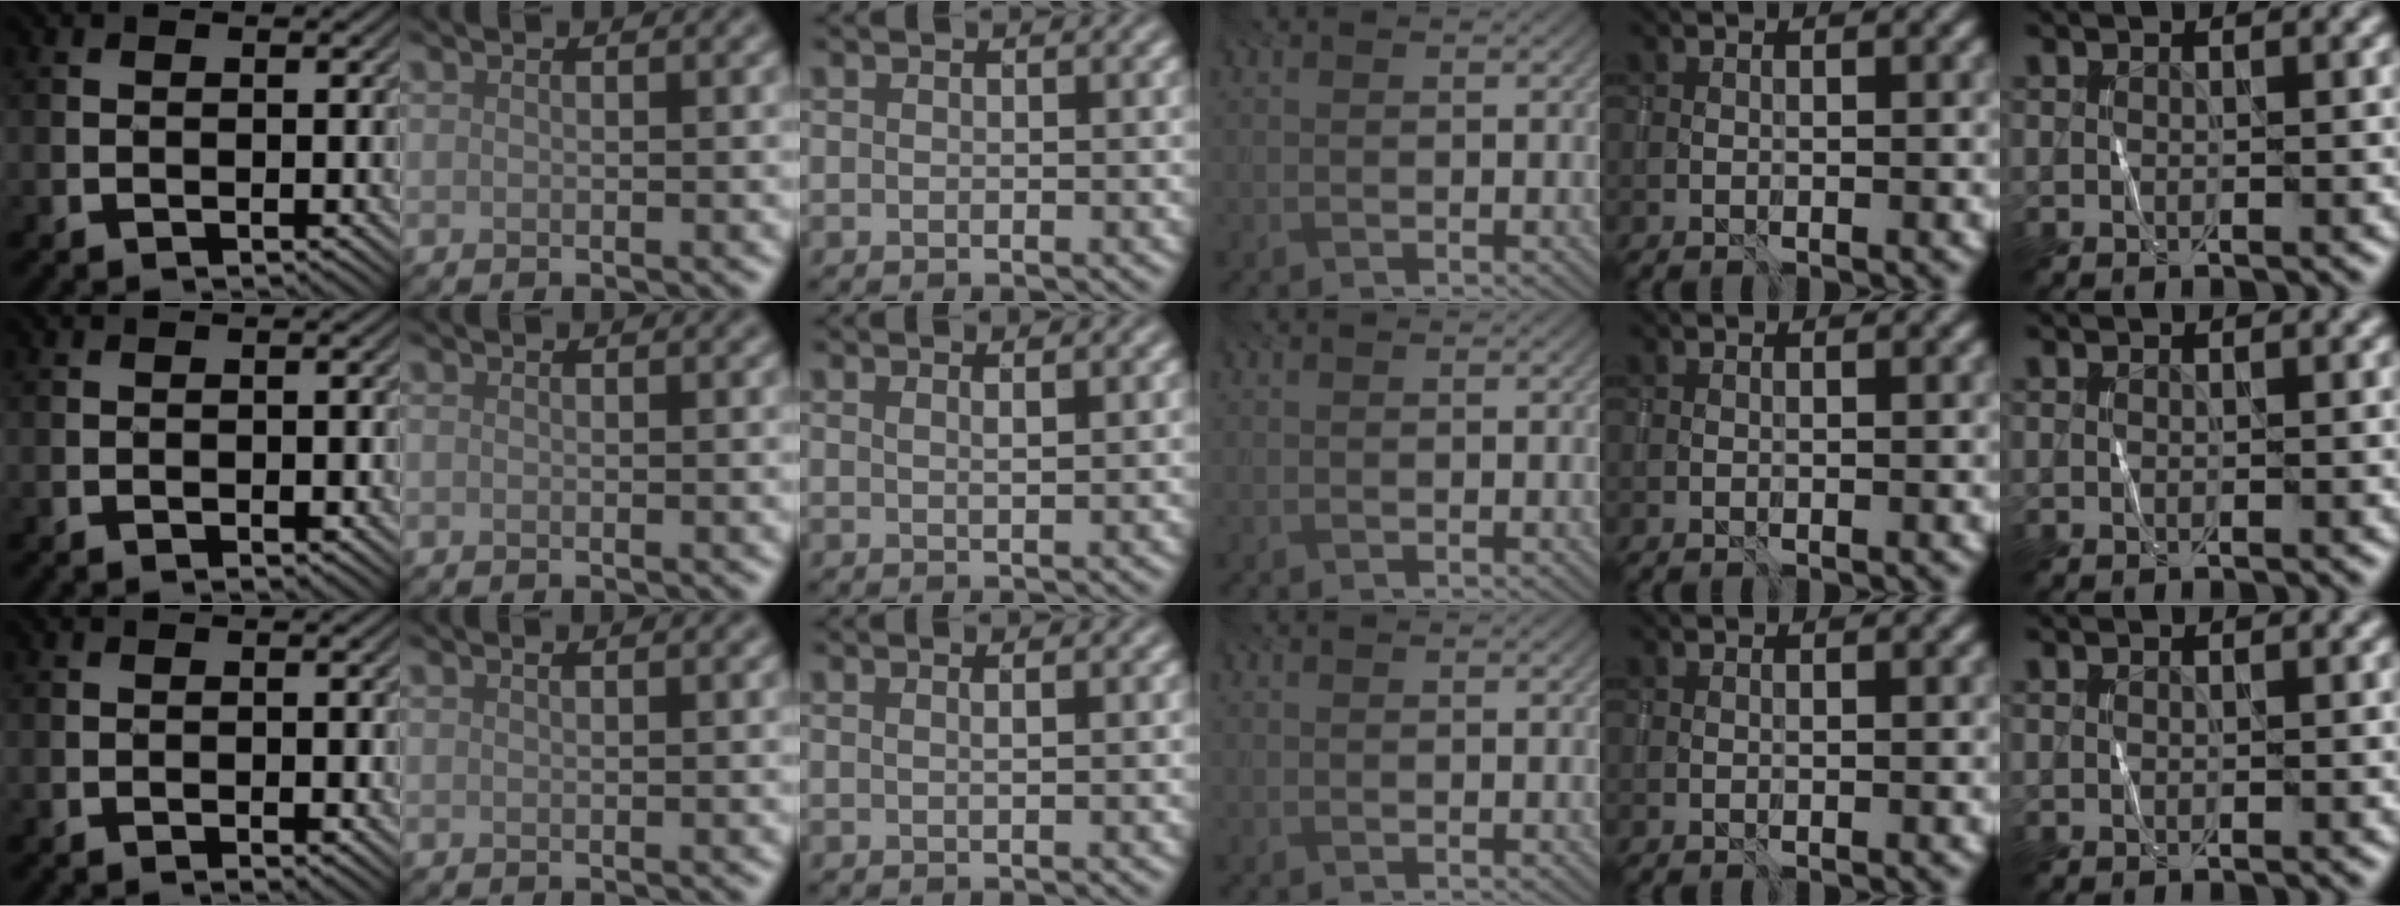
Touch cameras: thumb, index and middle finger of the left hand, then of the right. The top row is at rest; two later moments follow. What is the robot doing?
{"motion": "wrap", "object": "sponge"}